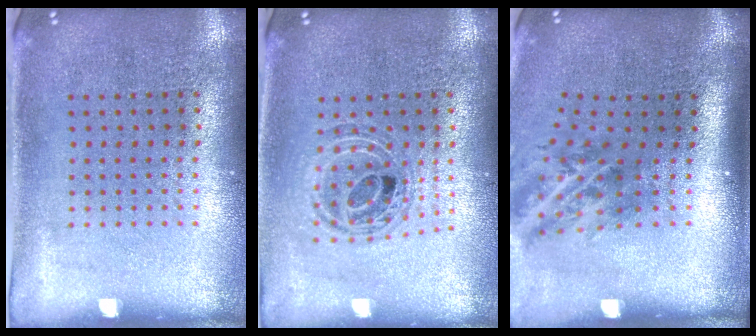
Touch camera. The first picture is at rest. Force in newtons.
{"total": 0.9, "press": 0.8, "slide": 0.2}
{"total": 2.0, "press": 1.3, "slide": 1.5}